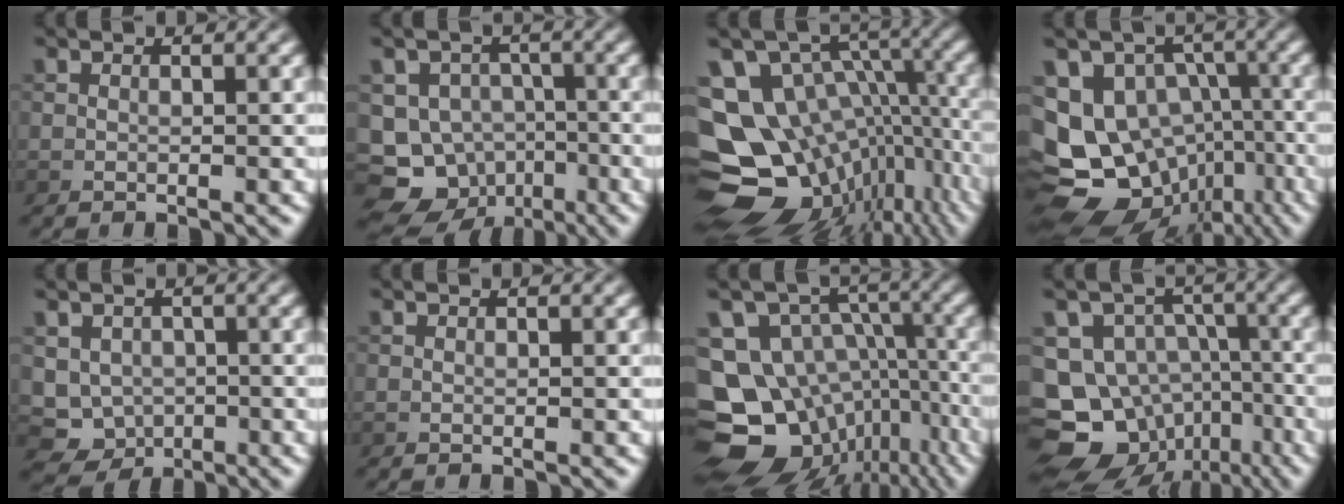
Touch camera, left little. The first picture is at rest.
{"total": 12.1, "force": [-6.4, 9.9, 2.5], "torque": [-0.055, -0.034, -0.098]}
{"total": 14.9, "force": [-3.7, 10.8, 9.5], "torque": [-0.166, -0.003, -0.027]}
{"total": 14.0, "force": [-4.1, 11.3, 7.3], "torque": [-0.143, -0.014, -0.032]}
{"total": 4.7, "force": [-0.4, 4.3, 1.8], "torque": [-0.024, -0.010, -0.006]}
{"total": 0.0}
{"total": 15.7, "force": [-6.7, 12.5, 6.8], "torque": [-0.149, -0.023, -0.072]}
{"total": 14.6, "force": [-6.7, 12.0, 5.0], "torque": [-0.119, -0.036, -0.095]}